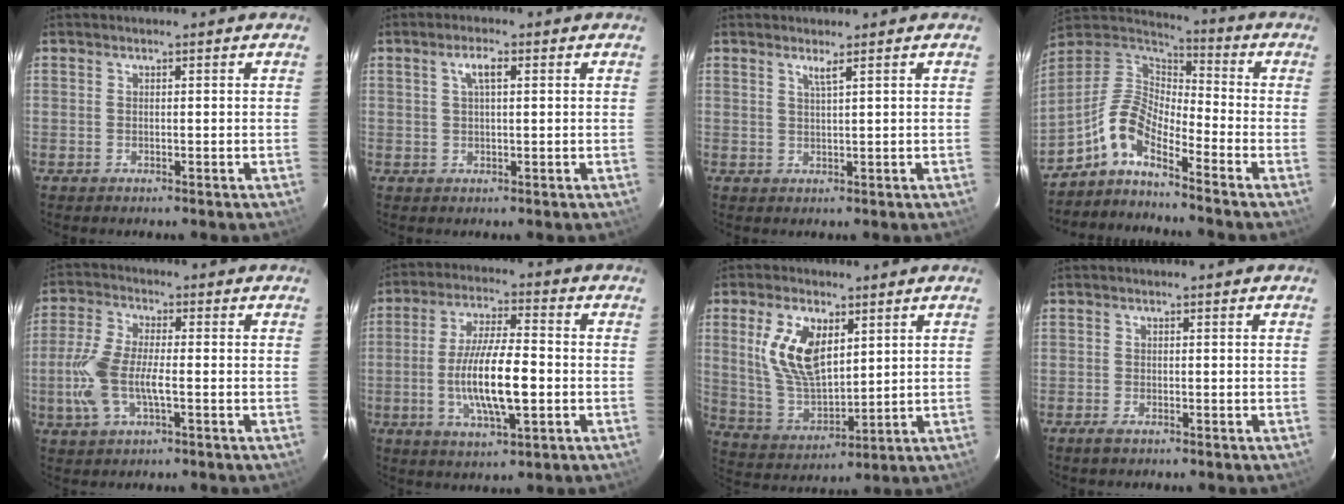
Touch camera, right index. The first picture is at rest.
{"total": 3.0, "force": [1.0, 0.9, 2.7], "torque": [-0.053, 0.008, 0.020]}
{"total": 1.5, "force": [1.0, -0.3, 1.1], "torque": [-0.020, -0.002, 0.017]}
{"total": 9.1, "force": [-6.5, 2.5, 5.8], "torque": [-0.133, 0.024, -0.146]}
{"total": 9.9, "force": [-2.3, 3.6, 8.9], "torque": [-0.203, 0.001, -0.047]}
{"total": 13.1, "force": [-2.5, 3.1, 12.5], "torque": [-0.239, -0.006, -0.044]}
{"total": 12.8, "force": [4.5, 6.7, 10.0], "torque": [-0.200, 0.006, 0.100]}
{"total": 1.6, "force": [-1.2, 0.6, 0.9], "torque": [-0.021, -0.004, -0.022]}